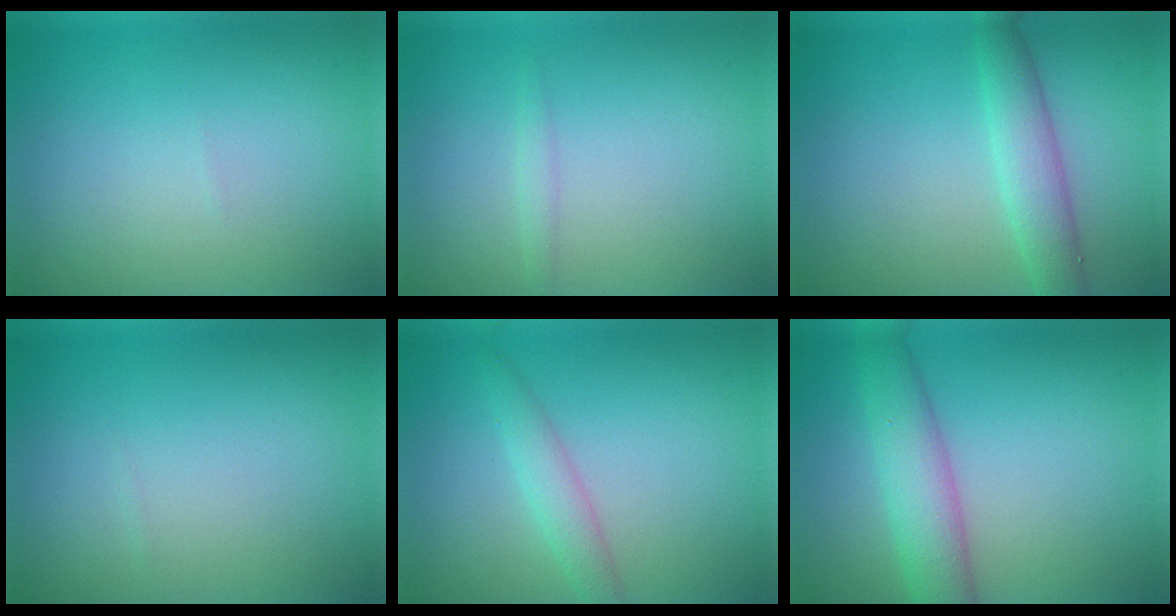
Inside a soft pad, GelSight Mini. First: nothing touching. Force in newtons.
{"total": 0.8, "press": 0.8, "slide": 0.1}
{"total": 3.3, "press": 3.3, "slide": 0.1}
{"total": 0.0}
{"total": 2.2, "press": 2.2, "slide": 0.2}
{"total": 5.0, "press": 5.0, "slide": 0.2}